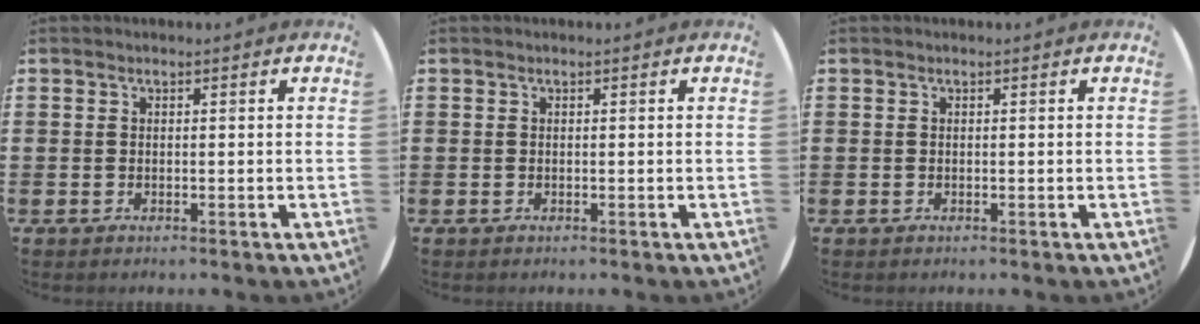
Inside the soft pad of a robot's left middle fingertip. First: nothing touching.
{"total": 0.0}
{"total": 0.0}